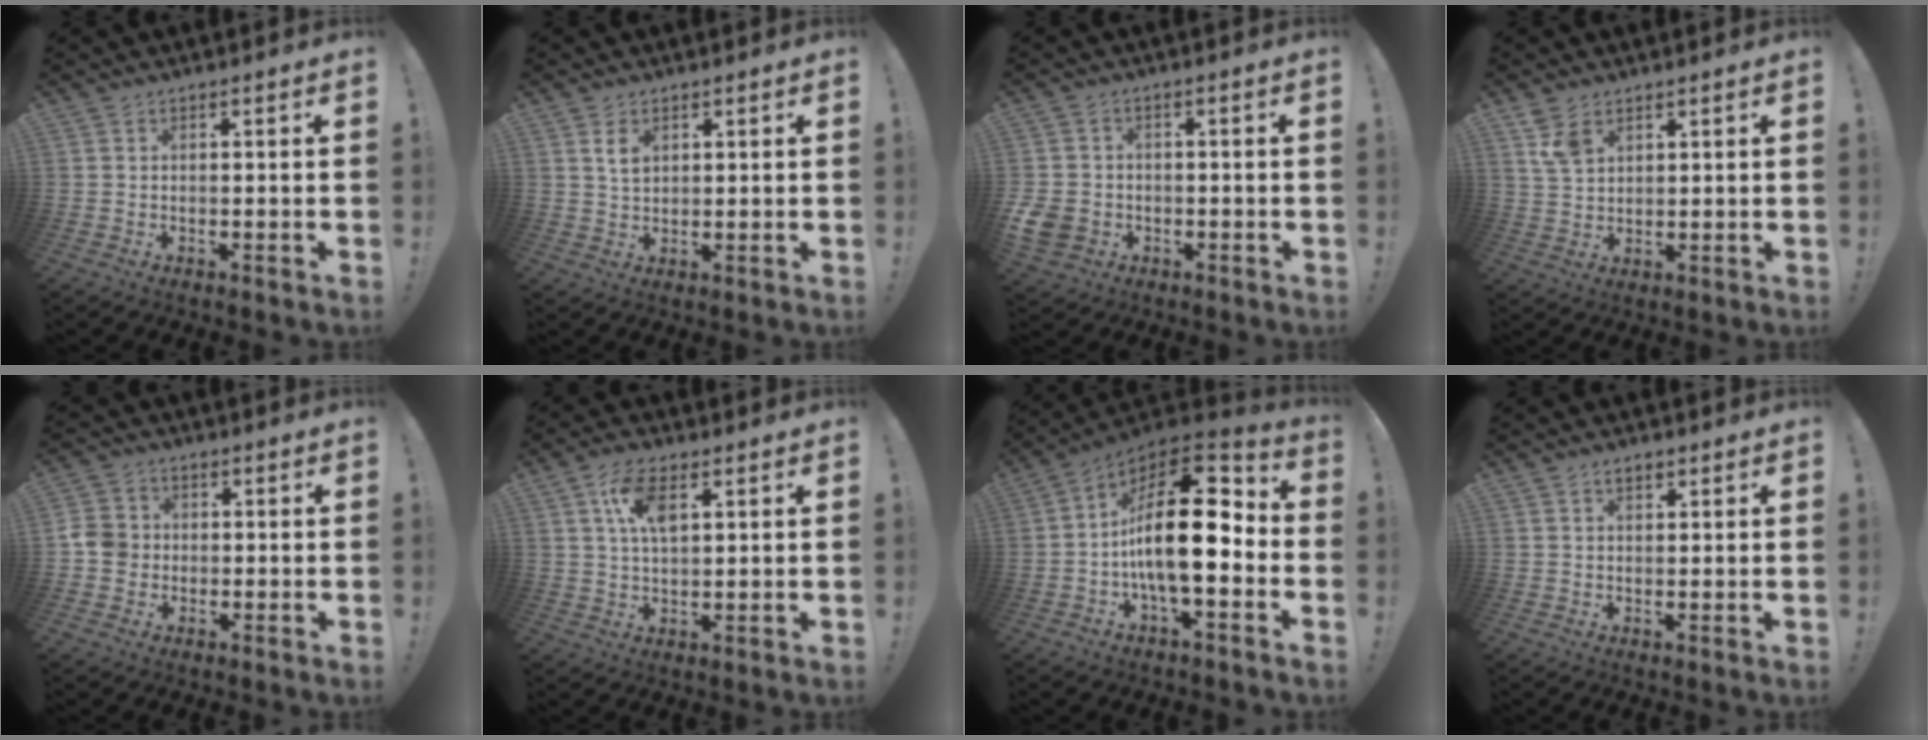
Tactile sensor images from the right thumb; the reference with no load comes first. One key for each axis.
{"total": 3.9, "fx": 1.8, "fy": 2.3, "fz": 2.6, "tx": -0.035, "ty": -0.007, "tz": 0.031}
{"total": 5.8, "fx": -1.8, "fy": 4.7, "fz": 2.9, "tx": -0.061, "ty": 0.005, "tz": -0.031}
{"total": 5.7, "fx": 3.5, "fy": 3.1, "fz": 3.2, "tx": -0.059, "ty": -0.013, "tz": 0.068}
{"total": 6.3, "fx": -0.8, "fy": 5.8, "fz": 2.4, "tx": -0.044, "ty": 0.013, "tz": -0.015}
{"total": 8.9, "fx": 3.3, "fy": 4.3, "fz": 7.0, "tx": -0.121, "ty": 0.001, "tz": 0.060}
{"total": 21.7, "fx": -0.8, "fy": 9.6, "fz": 19.5, "tx": -0.338, "ty": 0.015, "tz": -0.013}
{"total": 1.9, "fx": 1.2, "fy": 1.0, "fz": 1.1, "tx": -0.014, "ty": 0.000, "tz": 0.019}